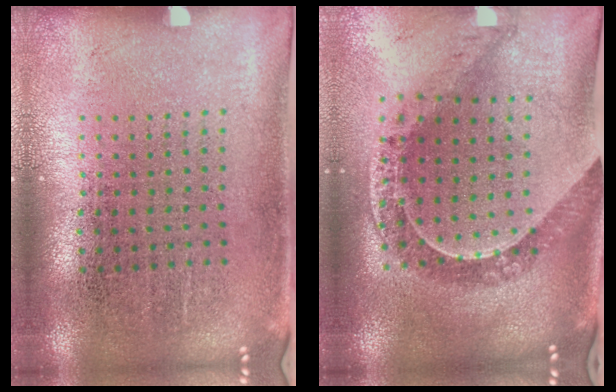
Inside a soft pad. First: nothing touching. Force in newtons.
{"total": 1.1, "press": 1.1, "slide": 0.1}